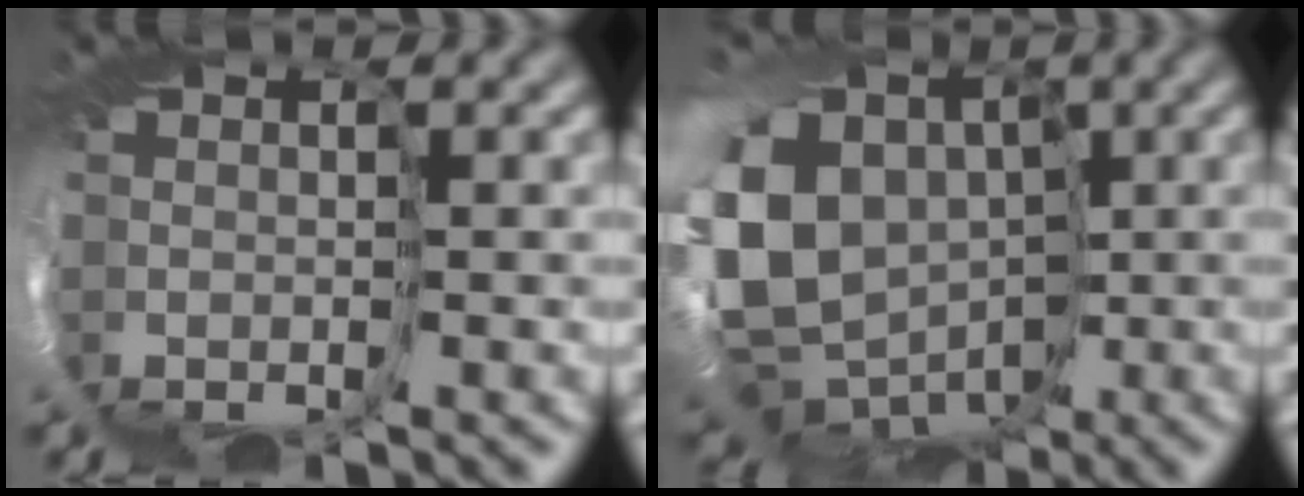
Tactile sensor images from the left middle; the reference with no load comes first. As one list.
[{"total": 16.1, "force": [-1.1, 13.0, 9.5], "torque": [-0.210, 0.013, -0.051]}]